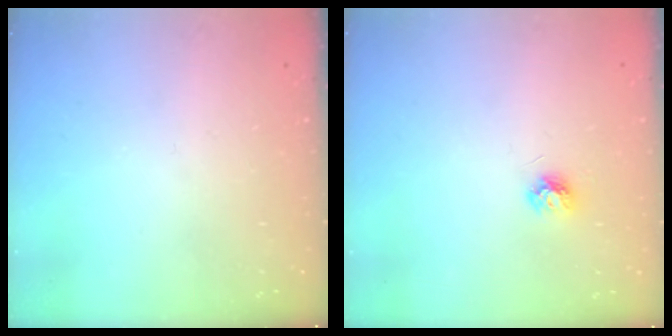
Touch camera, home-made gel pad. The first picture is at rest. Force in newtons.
{"total": 4.7, "press": 4.7, "slide": 0.6}